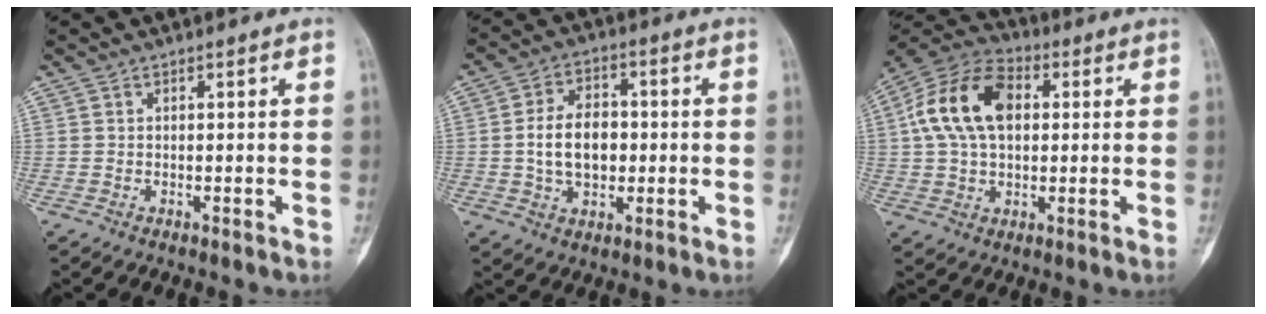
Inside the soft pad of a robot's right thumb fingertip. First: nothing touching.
{"total": 10.1, "force": [-0.4, 6.8, 7.4], "torque": [-0.111, 0.014, -0.010]}
{"total": 15.5, "force": [2.7, 9.9, 11.6], "torque": [-0.212, 0.024, 0.040]}